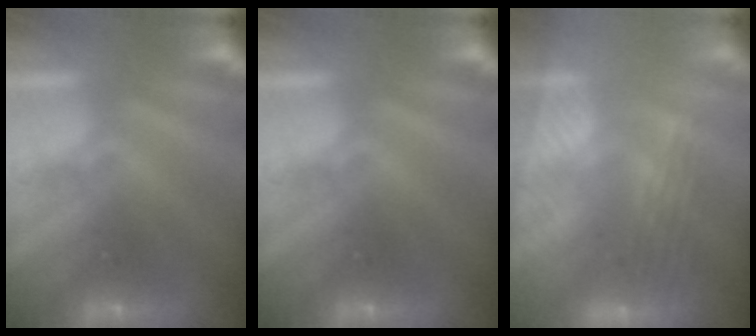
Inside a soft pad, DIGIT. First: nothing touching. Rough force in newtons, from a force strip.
{"total": 0.0}
{"total": 2.9}